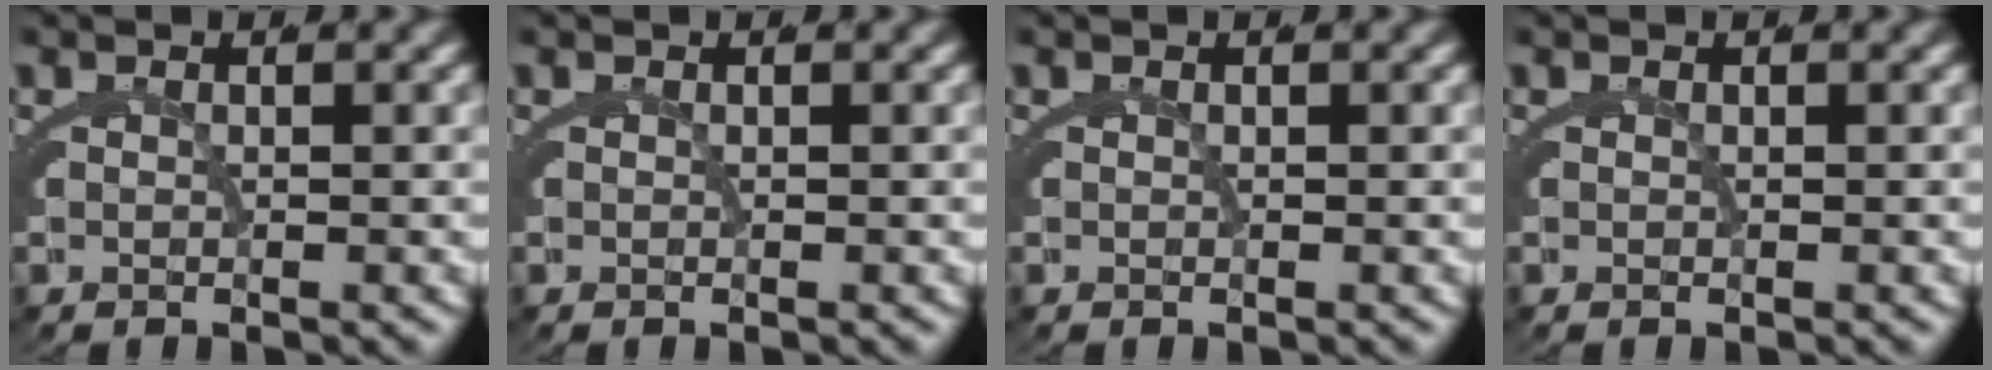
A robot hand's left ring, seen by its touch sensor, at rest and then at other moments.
{"total": 0.0}
{"total": 0.0}
{"total": 0.0}